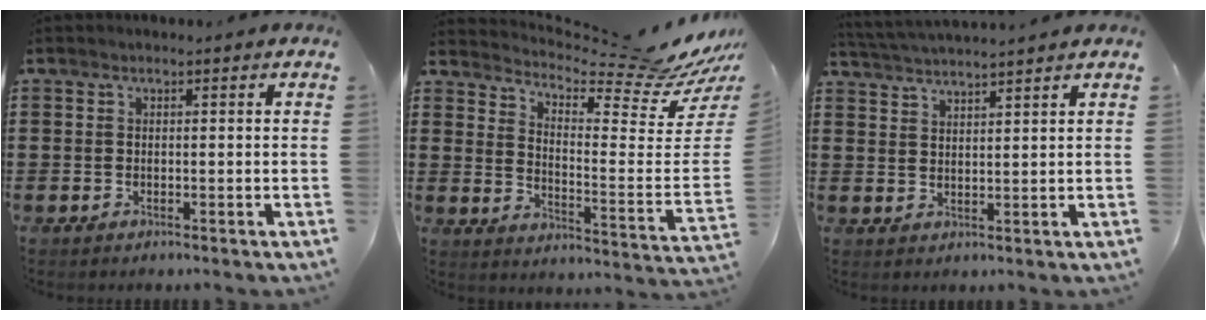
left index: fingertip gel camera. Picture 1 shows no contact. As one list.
[{"total": 8.1, "force": [7.3, 0.5, 3.5], "torque": [-0.072, -0.079, 0.117]}, {"total": 2.8, "force": [2.7, -0.6, 0.3], "torque": [-0.014, -0.009, 0.050]}]